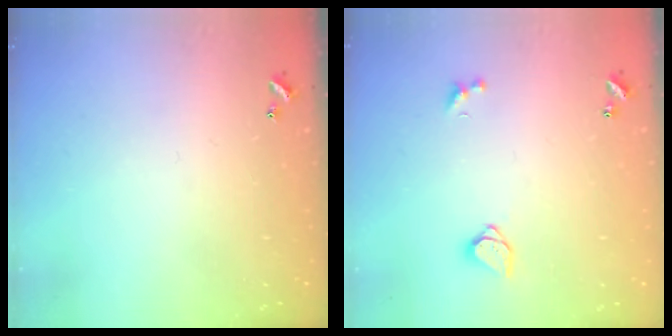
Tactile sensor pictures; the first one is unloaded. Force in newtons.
{"total": 1.6, "press": 1.5, "slide": 0.3}